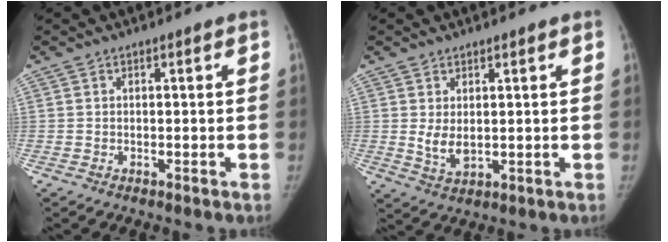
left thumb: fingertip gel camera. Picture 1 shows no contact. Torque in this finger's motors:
{"motor_torque": [-0.06, 0.11, 0.21, 0.09, 0.01]}